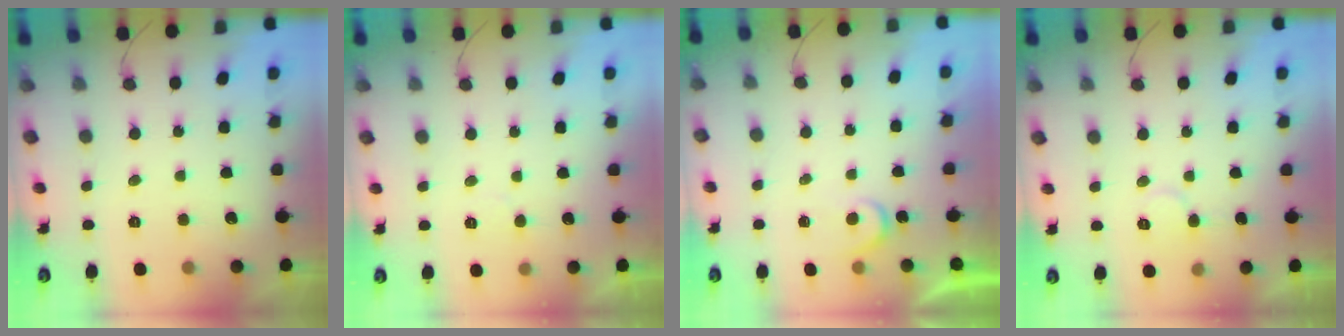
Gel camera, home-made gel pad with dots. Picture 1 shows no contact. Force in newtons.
{"total": 3.5, "press": 3.5, "slide": 0.4}
{"total": 3.7, "press": 3.6, "slide": 0.4}
{"total": 5.9, "press": 5.8, "slide": 0.4}